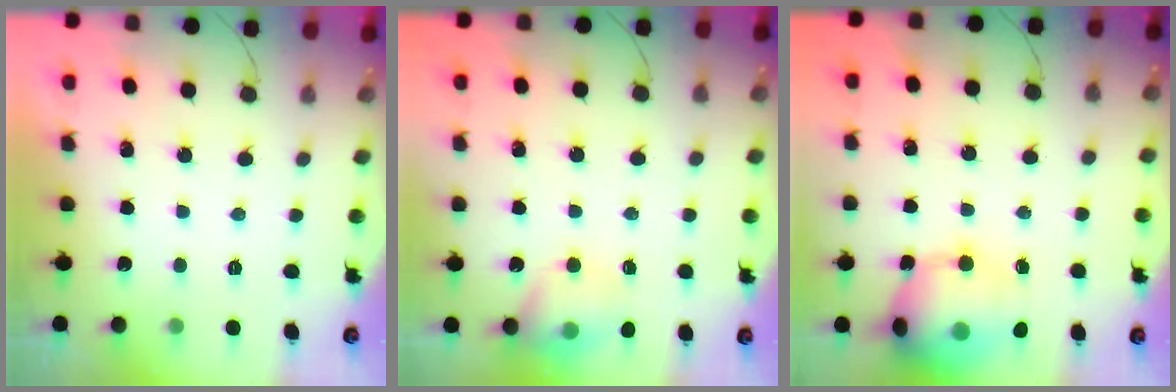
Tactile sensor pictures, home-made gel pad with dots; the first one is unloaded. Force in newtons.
{"total": 11.8, "press": 9.0, "slide": 7.6}
{"total": 17.3, "press": 17.1, "slide": 2.4}